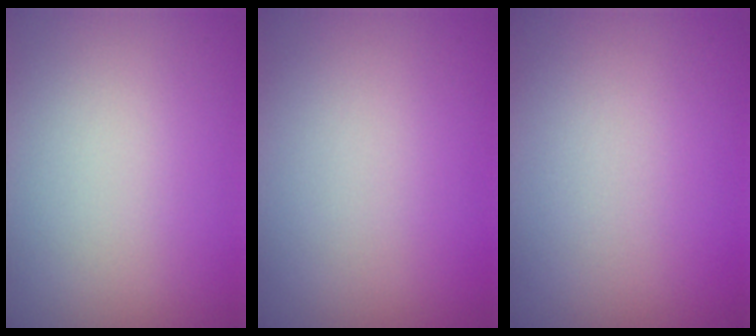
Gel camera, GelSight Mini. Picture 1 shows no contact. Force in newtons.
{"total": 0.0}
{"total": 0.0}